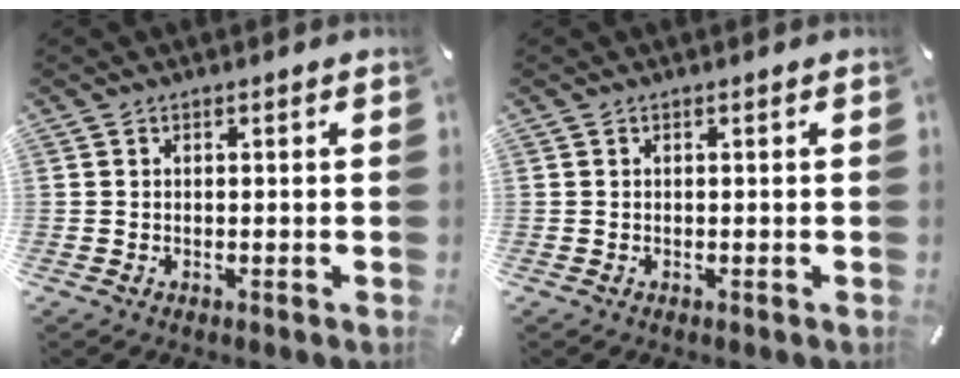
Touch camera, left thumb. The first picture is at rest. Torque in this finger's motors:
{"motor_torque": [0.00, 0.00, 0.01, 0.01, 0.00]}